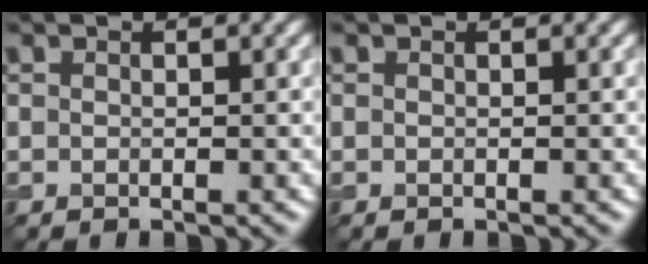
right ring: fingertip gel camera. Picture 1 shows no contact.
{"total": 0.0}